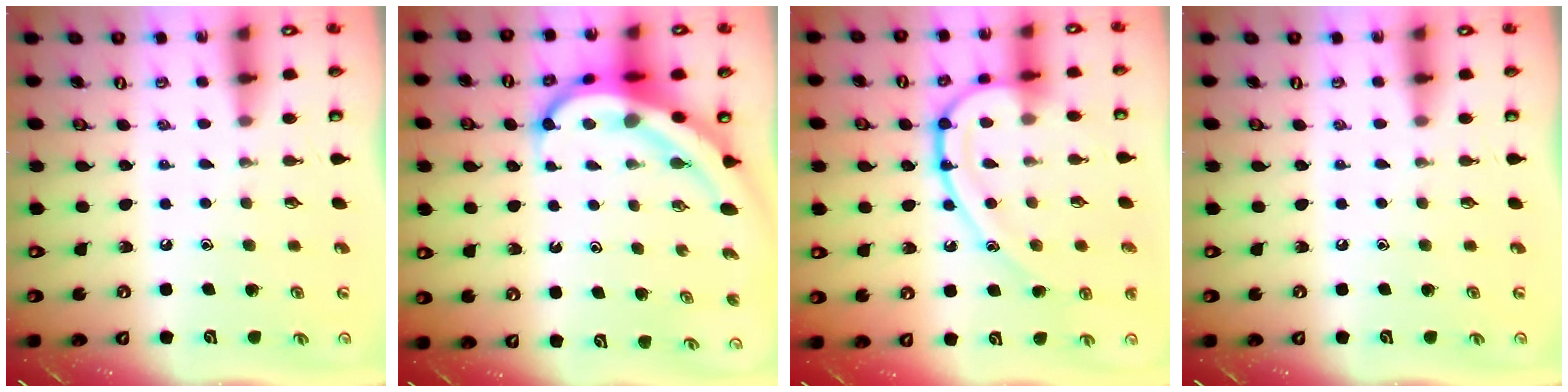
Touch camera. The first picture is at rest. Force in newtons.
{"total": 10.1, "press": 10.1, "slide": 1.1}
{"total": 16.3, "press": 16.3, "slide": 0.3}
{"total": 0.0}